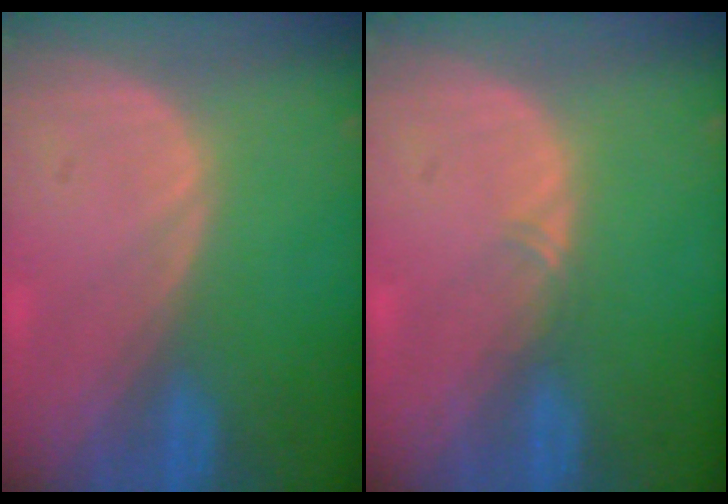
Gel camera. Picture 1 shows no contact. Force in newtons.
{"total": 0.8, "press": 0.7, "slide": 0.4}